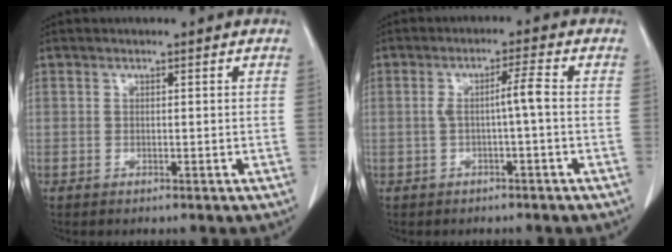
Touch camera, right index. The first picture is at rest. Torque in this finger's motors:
{"motor_torque": [0.45, -0.18, 0.17, 0.04]}